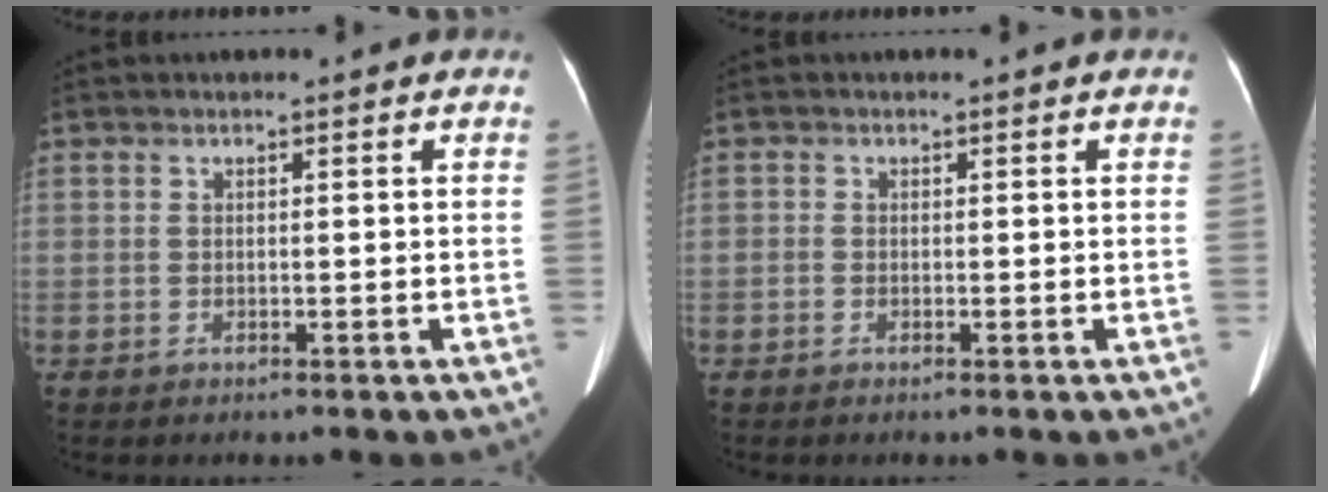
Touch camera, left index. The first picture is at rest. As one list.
[{"total": 0.6, "force": [-0.5, 0.3, 0.0], "torque": [-0.005, -0.003, -0.012]}]